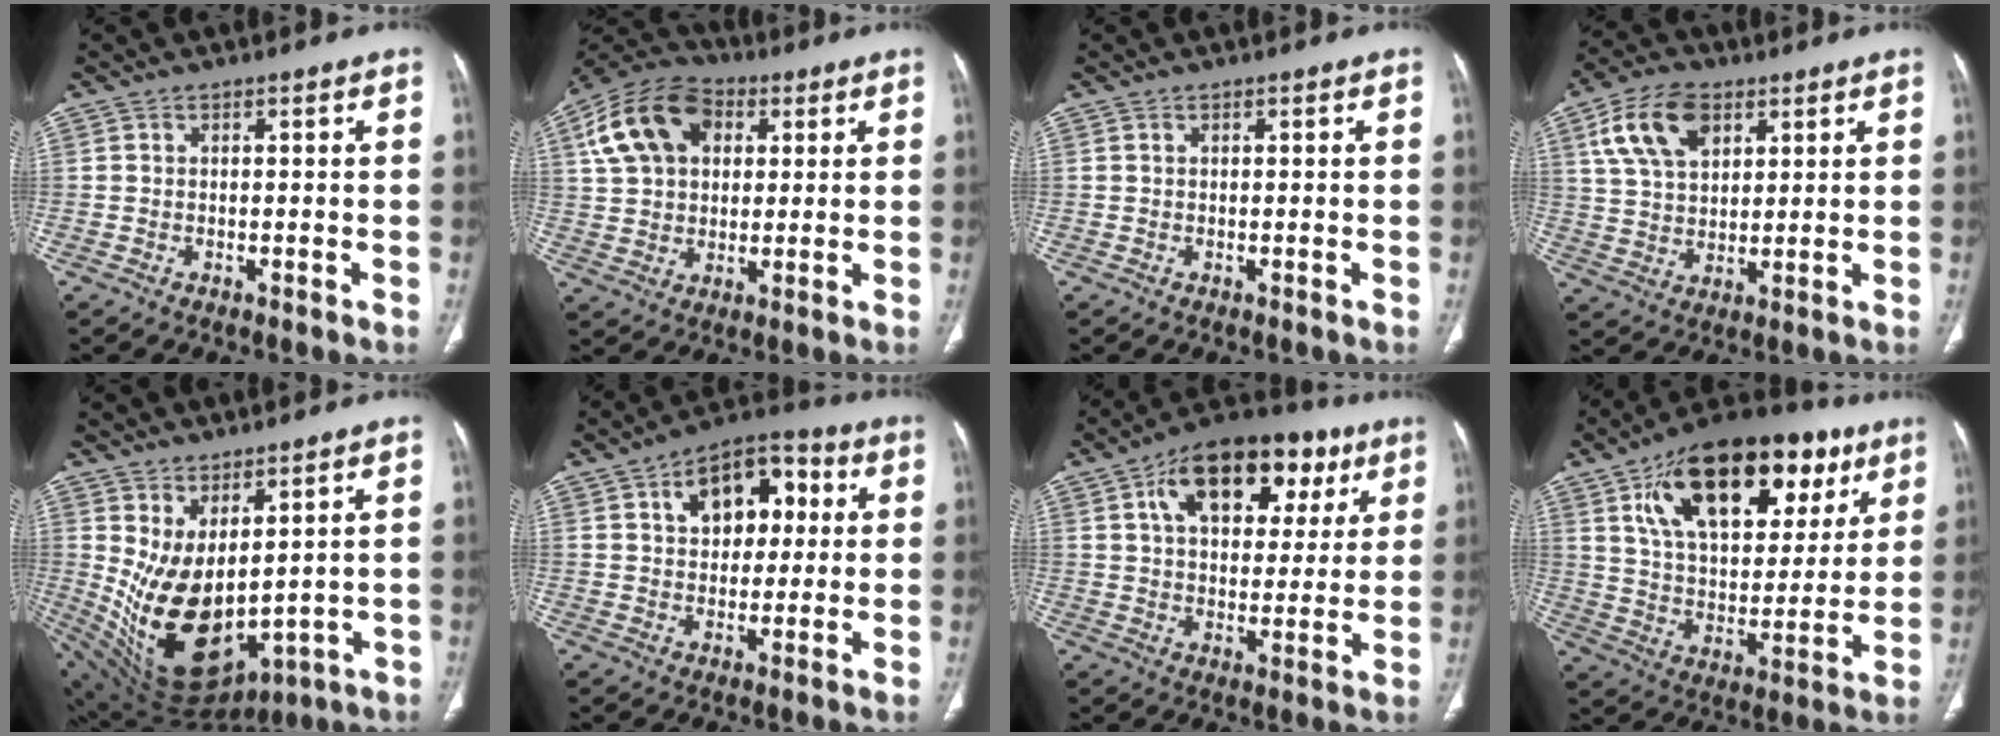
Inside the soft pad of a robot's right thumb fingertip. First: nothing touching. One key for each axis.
{"total": 16.0, "fx": 5.1, "fy": 11.2, "fz": 10.3, "tx": -0.179, "ty": 0.015, "tz": 0.085}
{"total": 0.0}
{"total": 12.2, "fx": 5.3, "fy": 7.4, "fz": 8.1, "tx": -0.139, "ty": -0.005, "tz": 0.101}
{"total": 15.8, "fx": 2.6, "fy": 8.5, "fz": 13.1, "tx": -0.224, "ty": -0.049, "tz": 0.088}
{"total": 13.0, "fx": 3.6, "fy": 8.2, "fz": 9.4, "tx": -0.098, "ty": 0.015, "tz": 0.049}
{"total": 20.1, "fx": 8.6, "fy": 11.8, "fz": 13.8, "tx": -0.168, "ty": 0.005, "tz": 0.131}
{"total": 27.4, "fx": 13.3, "fy": 14.7, "fz": 19.0, "tx": -0.265, "ty": -0.008, "tz": 0.217}